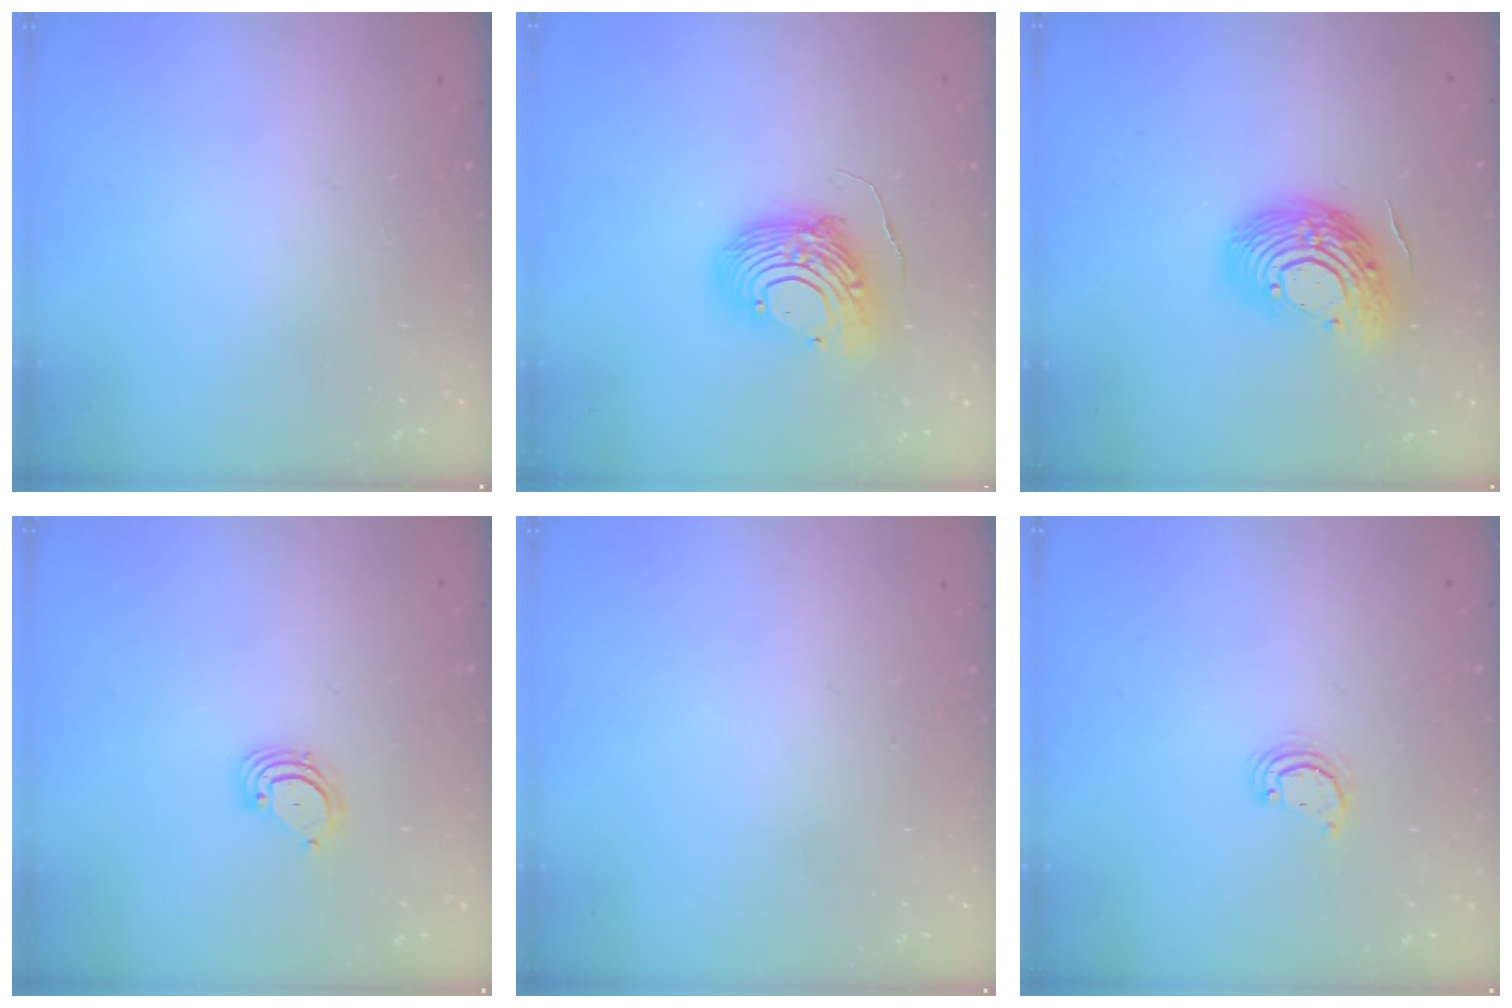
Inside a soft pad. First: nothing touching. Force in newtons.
{"total": 12.2, "press": 12.1, "slide": 0.9}
{"total": 16.1, "press": 16.1, "slide": 1.3}
{"total": 3.5, "press": 3.5, "slide": 0.4}
{"total": 0.0}
{"total": 3.0, "press": 3.0, "slide": 0.2}